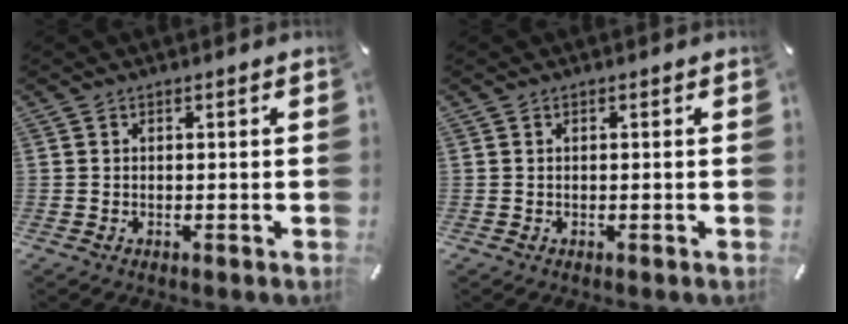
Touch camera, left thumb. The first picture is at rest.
{"total": 0.0}